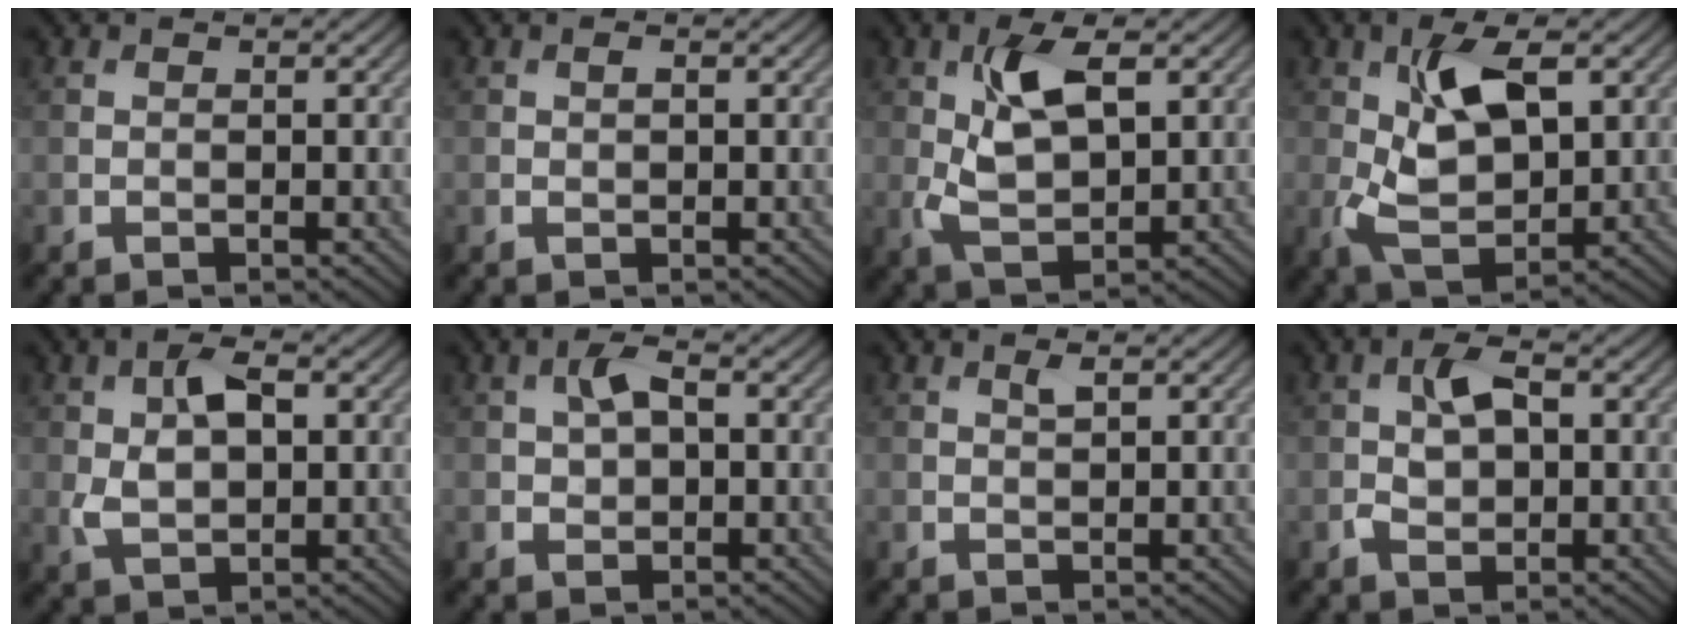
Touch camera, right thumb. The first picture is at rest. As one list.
[{"total": 0.9, "force": [0.2, 0.4, 0.7], "torque": [-0.013, 0.000, 0.003]}, {"total": 7.7, "force": [2.0, 3.6, 6.5], "torque": [-0.140, -0.002, 0.038]}, {"total": 9.4, "force": [2.0, 4.9, 7.8], "torque": [-0.169, -0.001, 0.034]}, {"total": 5.9, "force": [1.0, 3.4, 4.7], "torque": [-0.098, 0.002, 0.019]}, {"total": 3.6, "force": [0.8, 2.1, 2.9], "torque": [-0.059, 0.008, 0.012]}, {"total": 1.1, "force": [0.6, 0.3, 0.8], "torque": [-0.019, -0.001, 0.013]}, {"total": 4.1, "force": [0.4, 2.5, 3.3], "torque": [-0.070, -0.001, 0.006]}]